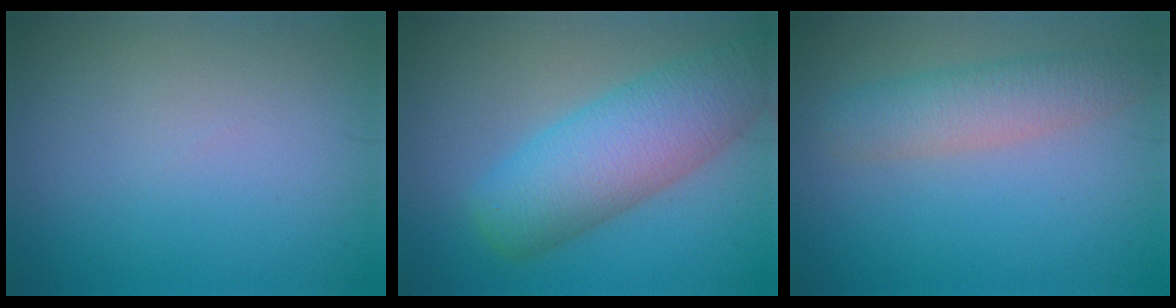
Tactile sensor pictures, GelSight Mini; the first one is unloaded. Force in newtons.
{"total": 7.8, "press": 7.8, "slide": 0.3}
{"total": 3.6, "press": 3.6, "slide": 0.1}